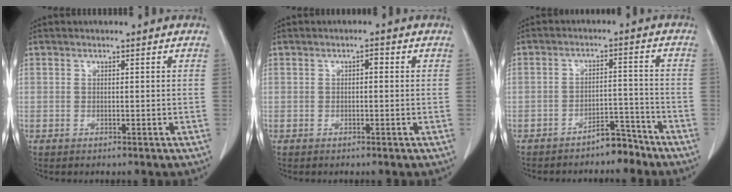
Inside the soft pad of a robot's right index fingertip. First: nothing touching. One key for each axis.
{"total": 1.0, "fx": 0.1, "fy": 0.5, "fz": 0.9, "tx": -0.012, "ty": 0.004, "tz": -0.001}
{"total": 4.6, "fx": -4.1, "fy": 1.3, "fz": 1.5, "tx": -0.016, "ty": 0.007, "tz": -0.066}